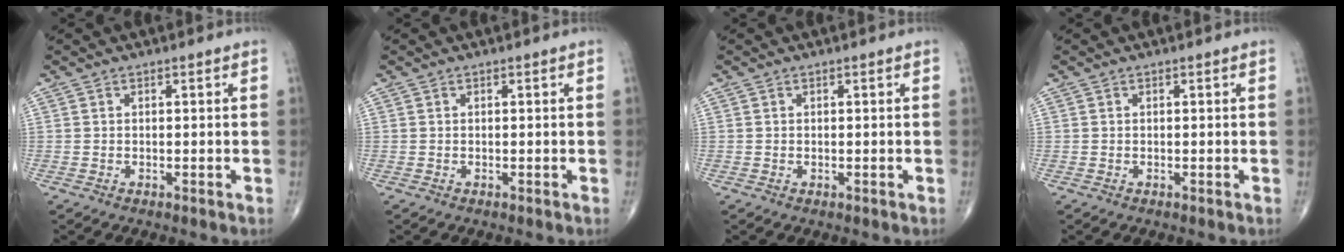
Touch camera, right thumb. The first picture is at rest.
{"total": 0.0}
{"total": 0.0}
{"total": 0.0}